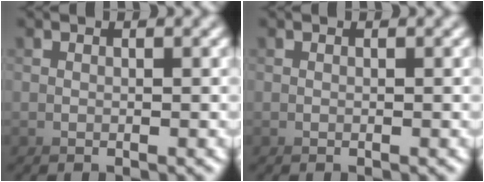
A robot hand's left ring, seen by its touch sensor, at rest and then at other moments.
{"total": 0.0}